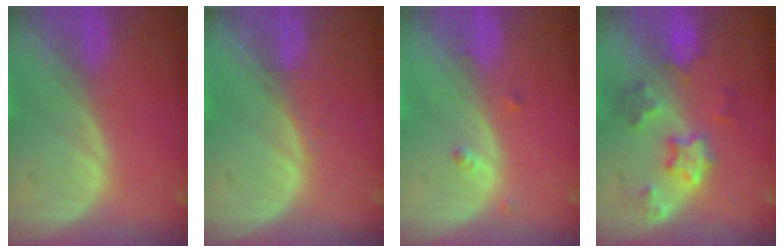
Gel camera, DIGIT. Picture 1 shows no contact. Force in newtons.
{"total": 1.2, "press": 1.1, "slide": 0.4}
{"total": 1.6, "press": 1.3, "slide": 0.8}
{"total": 5.7, "press": 5.7, "slide": 0.4}